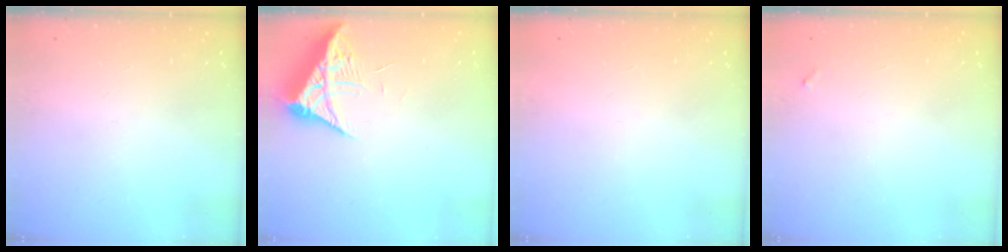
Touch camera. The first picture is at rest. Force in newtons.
{"total": 7.2, "press": 7.2, "slide": 0.8}
{"total": 1.5, "press": 1.5, "slide": 0.1}
{"total": 3.9, "press": 3.9, "slide": 0.3}